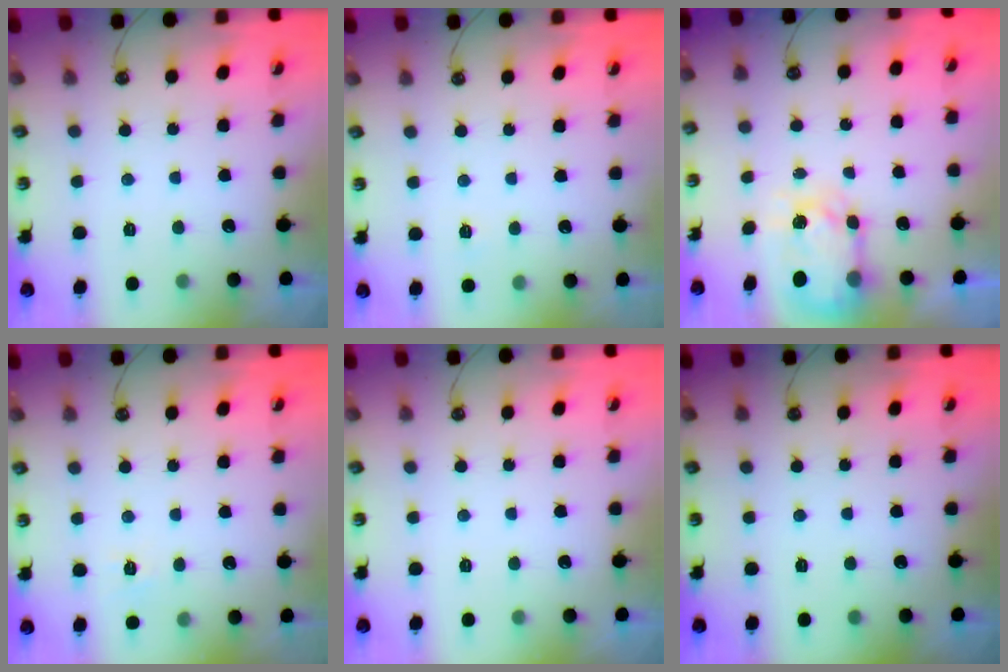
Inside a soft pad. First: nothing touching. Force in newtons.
{"total": 3.2, "press": 3.2, "slide": 0.3}
{"total": 6.2, "press": 6.2, "slide": 0.1}
{"total": 5.0, "press": 5.0, "slide": 0.6}
{"total": 0.0}
{"total": 0.0}